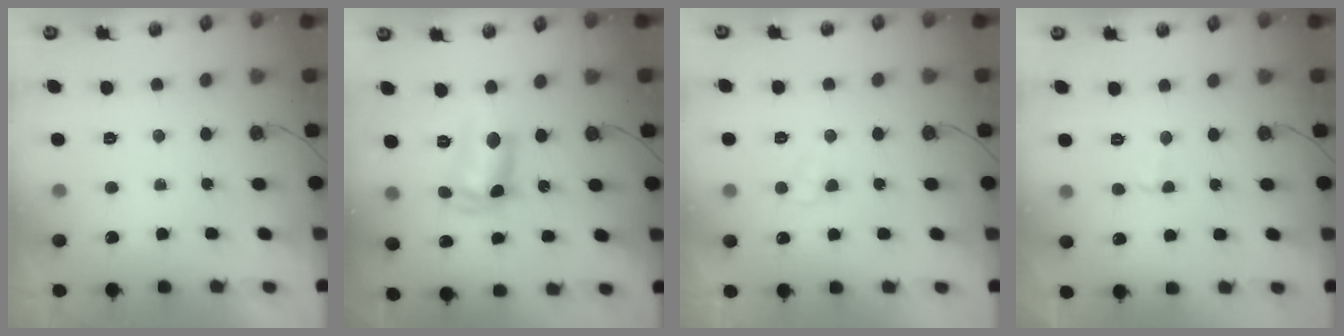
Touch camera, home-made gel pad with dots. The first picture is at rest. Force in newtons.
{"total": 11.3, "press": 10.6, "slide": 3.7}
{"total": 3.0, "press": 2.9, "slide": 0.3}
{"total": 2.8, "press": 2.7, "slide": 0.5}